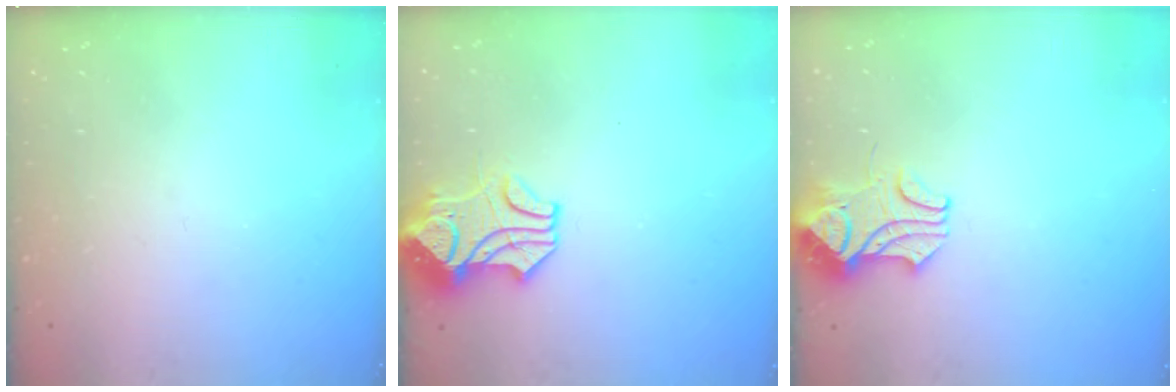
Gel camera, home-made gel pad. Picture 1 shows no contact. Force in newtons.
{"total": 2.2, "press": 1.9, "slide": 1.1}
{"total": 2.5, "press": 2.4, "slide": 0.9}